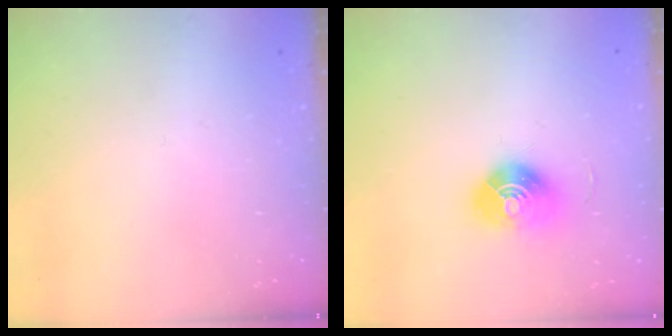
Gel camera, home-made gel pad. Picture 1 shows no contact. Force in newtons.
{"total": 10.3, "press": 10.3, "slide": 0.5}